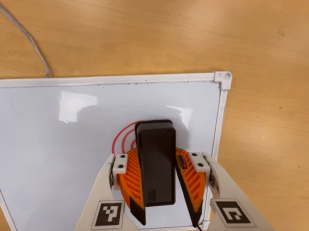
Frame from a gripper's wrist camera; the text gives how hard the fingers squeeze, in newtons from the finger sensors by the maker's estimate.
{"total": 14.8, "left": 15.2, "right": 14.4}